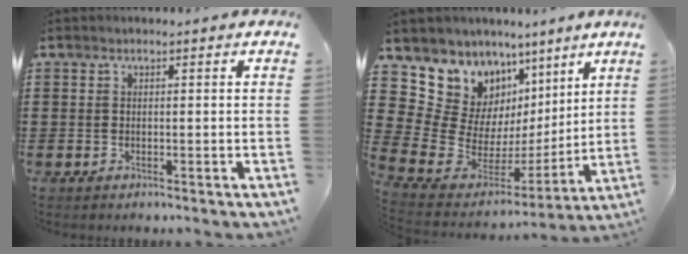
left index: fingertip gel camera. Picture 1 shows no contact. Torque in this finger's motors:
{"motor_torque": [1.64, -0.50, 0.79, 0.12]}